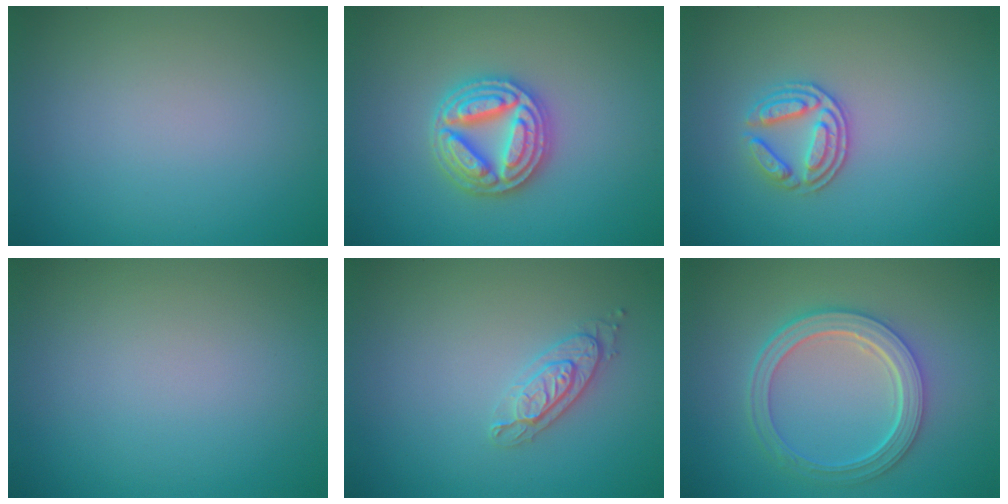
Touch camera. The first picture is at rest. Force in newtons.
{"total": 4.9, "press": 4.9, "slide": 0.8}
{"total": 2.9, "press": 2.6, "slide": 1.1}
{"total": 0.0}
{"total": 2.1, "press": 2.1, "slide": 0.5}
{"total": 5.1, "press": 4.0, "slide": 3.1}